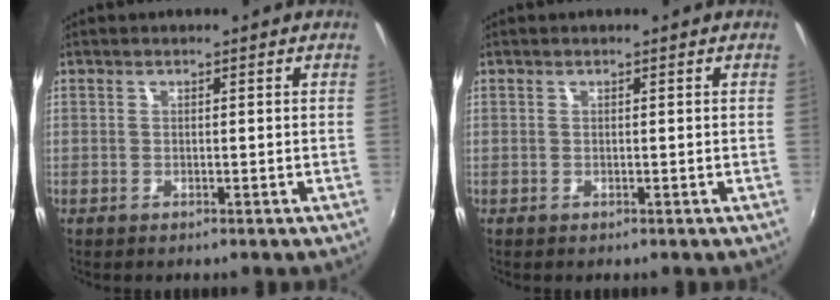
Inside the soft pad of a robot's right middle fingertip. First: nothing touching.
{"total": 0.0}